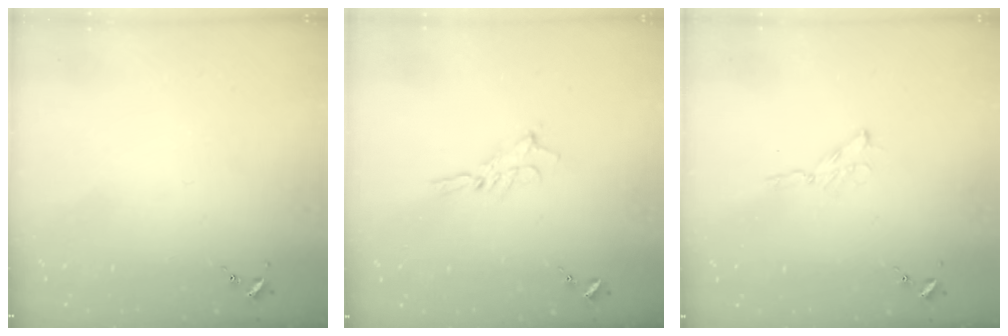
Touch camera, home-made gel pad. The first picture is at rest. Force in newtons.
{"total": 5.6, "press": 5.6, "slide": 0.2}
{"total": 2.9, "press": 2.9, "slide": 0.3}